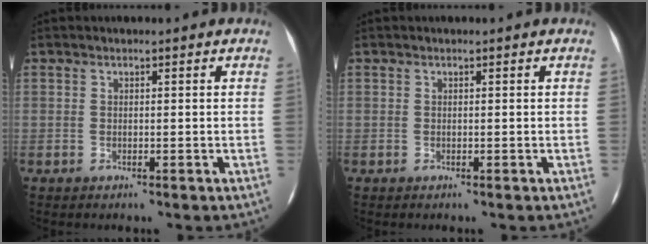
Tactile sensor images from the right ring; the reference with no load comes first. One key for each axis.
{"total": 0.0}